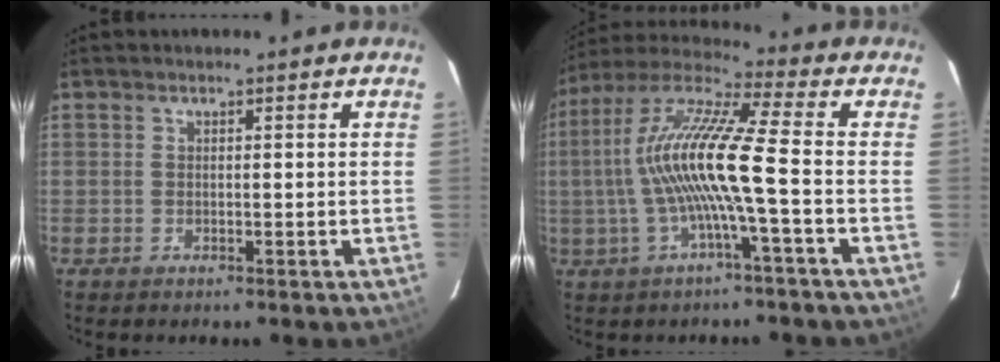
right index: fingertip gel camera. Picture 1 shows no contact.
{"total": 14.4, "force": [-2.1, -0.1, 14.2], "torque": [-0.266, 0.005, -0.040]}